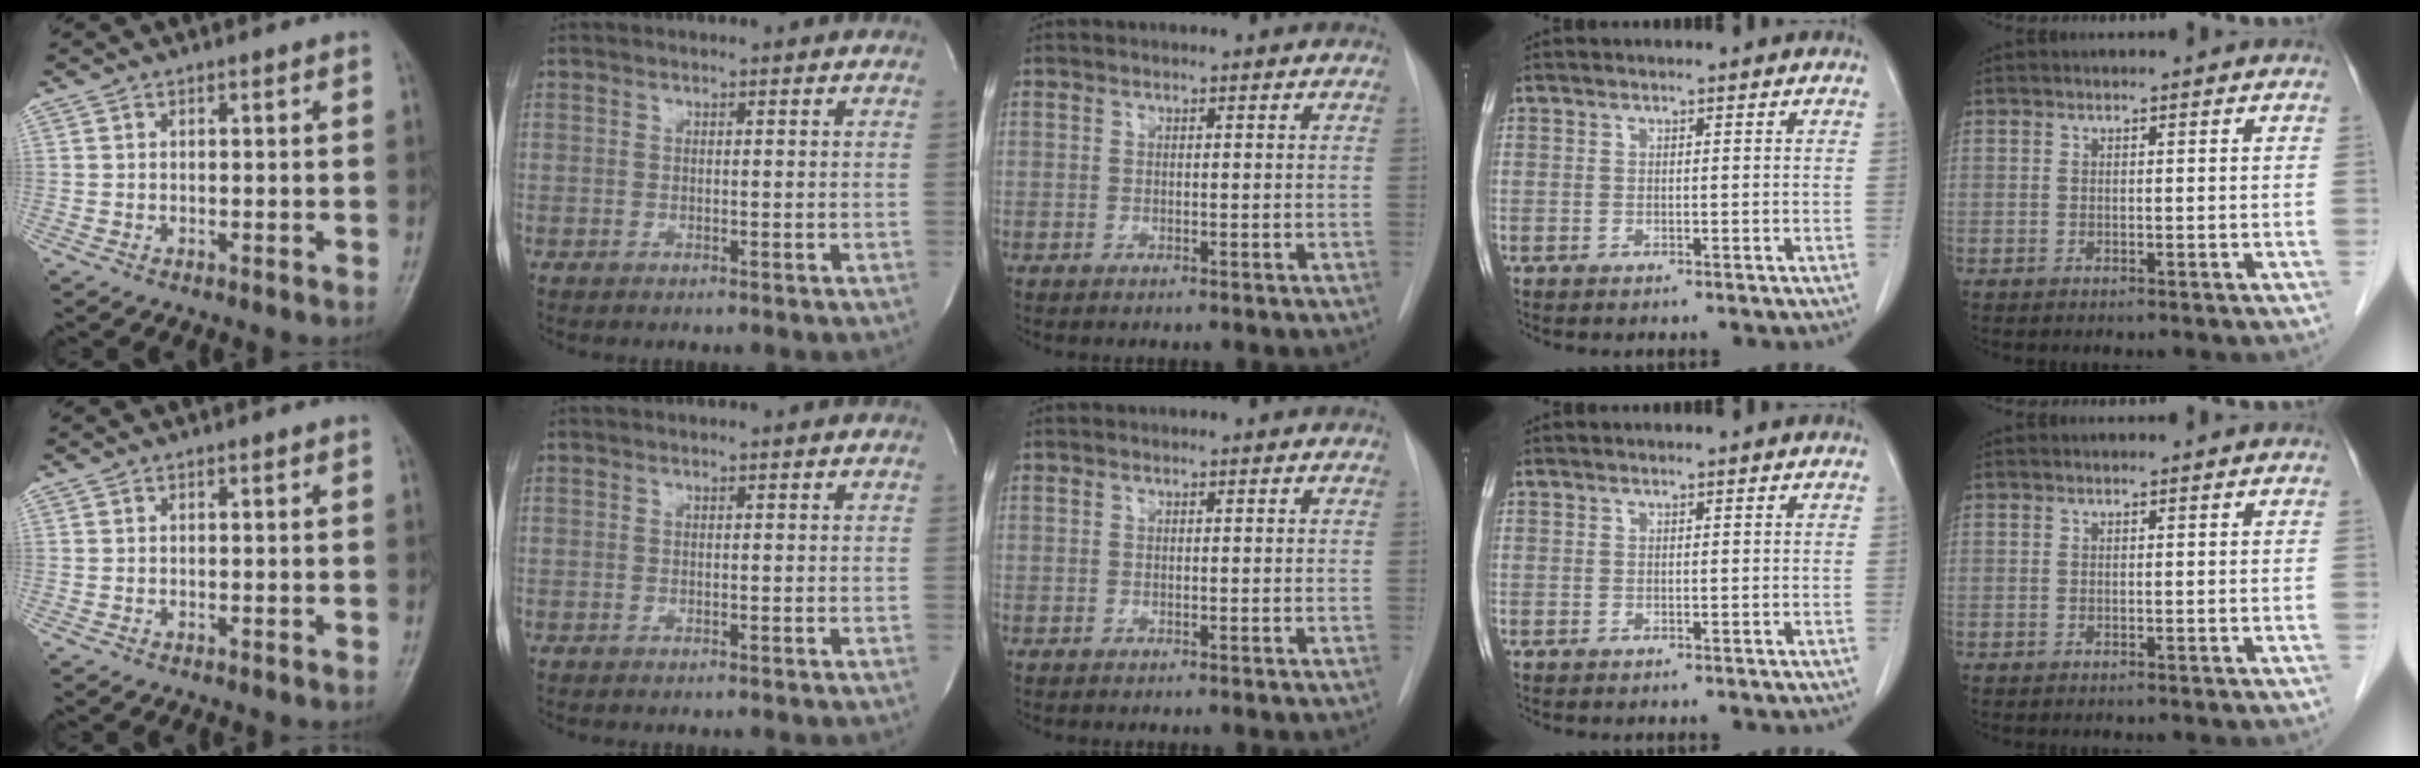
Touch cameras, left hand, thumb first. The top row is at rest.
{}